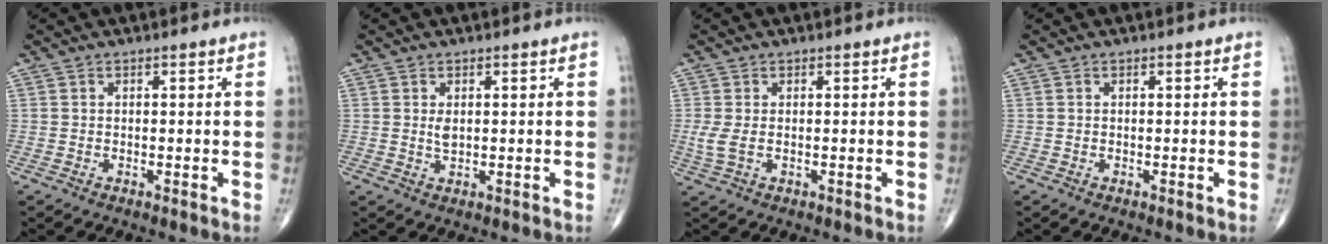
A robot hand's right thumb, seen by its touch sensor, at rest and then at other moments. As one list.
[{"total": 1.7, "force": [0.4, 0.8, 1.4], "torque": [-0.024, -0.005, 0.010]}, {"total": 2.7, "force": [-0.2, 1.4, 2.3], "torque": [-0.065, -0.002, -0.002]}, {"total": 0.0}]